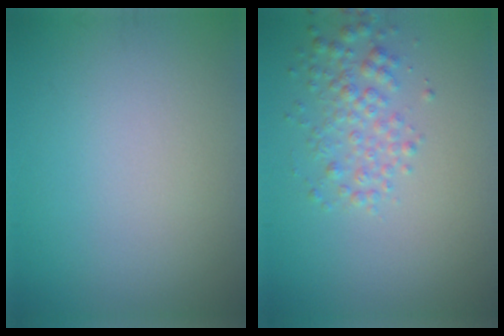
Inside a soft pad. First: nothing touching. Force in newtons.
{"total": 2.6, "press": 2.6, "slide": 0.0}